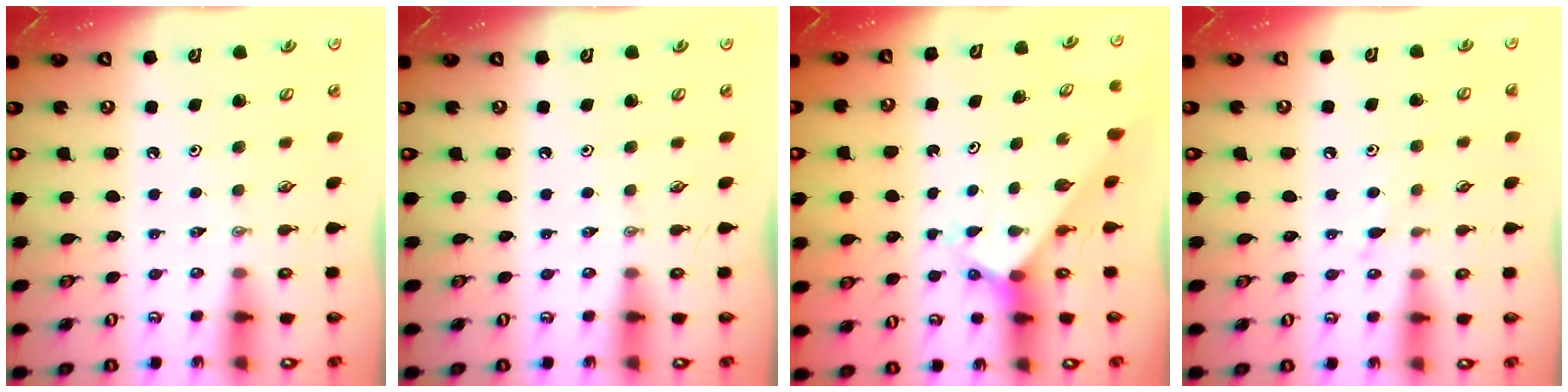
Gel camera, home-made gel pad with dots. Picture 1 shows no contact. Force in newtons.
{"total": 0.0}
{"total": 2.1, "press": 2.1, "slide": 0.2}
{"total": 6.3, "press": 6.3, "slide": 0.7}